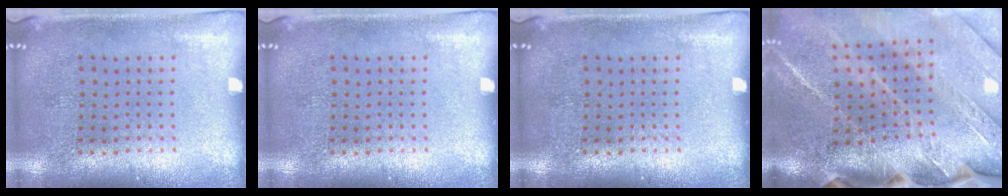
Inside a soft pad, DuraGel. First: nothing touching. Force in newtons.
{"total": 0.0}
{"total": 0.0}
{"total": 3.9, "press": 3.3, "slide": 2.1}